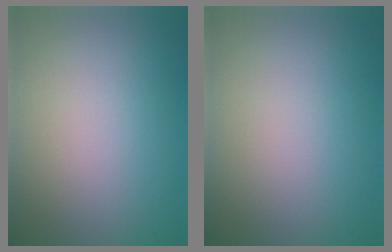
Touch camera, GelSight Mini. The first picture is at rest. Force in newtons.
{"total": 0.0}